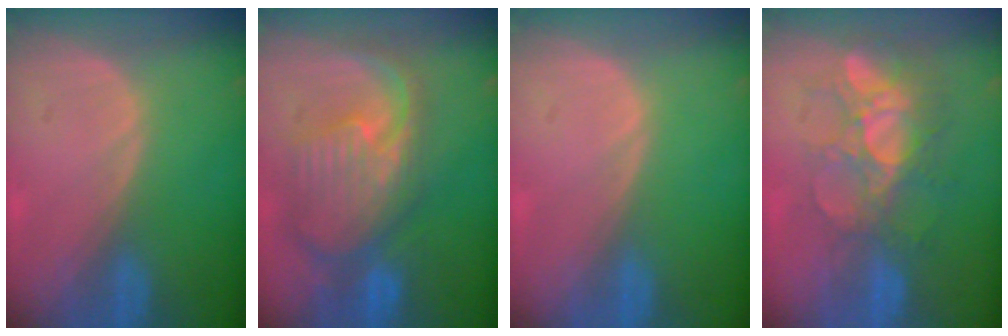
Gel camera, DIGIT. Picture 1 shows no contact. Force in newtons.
{"total": 11.4, "press": 9.9, "slide": 5.7}
{"total": 0.0}
{"total": 9.8, "press": 8.5, "slide": 4.8}